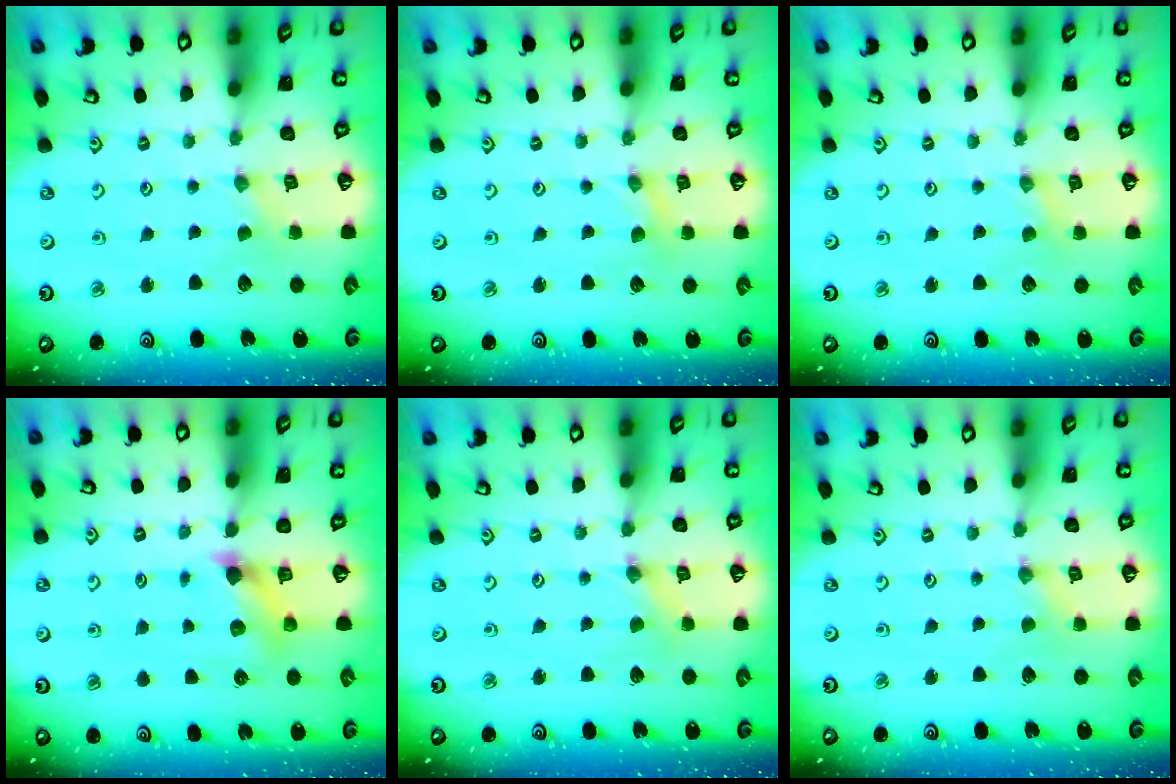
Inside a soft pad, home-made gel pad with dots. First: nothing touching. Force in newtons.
{"total": 0.7, "press": 0.7, "slide": 0.1}
{"total": 0.6, "press": 0.6, "slide": 0.1}
{"total": 7.2, "press": 7.1, "slide": 1.0}
{"total": 0.0}
{"total": 0.0}